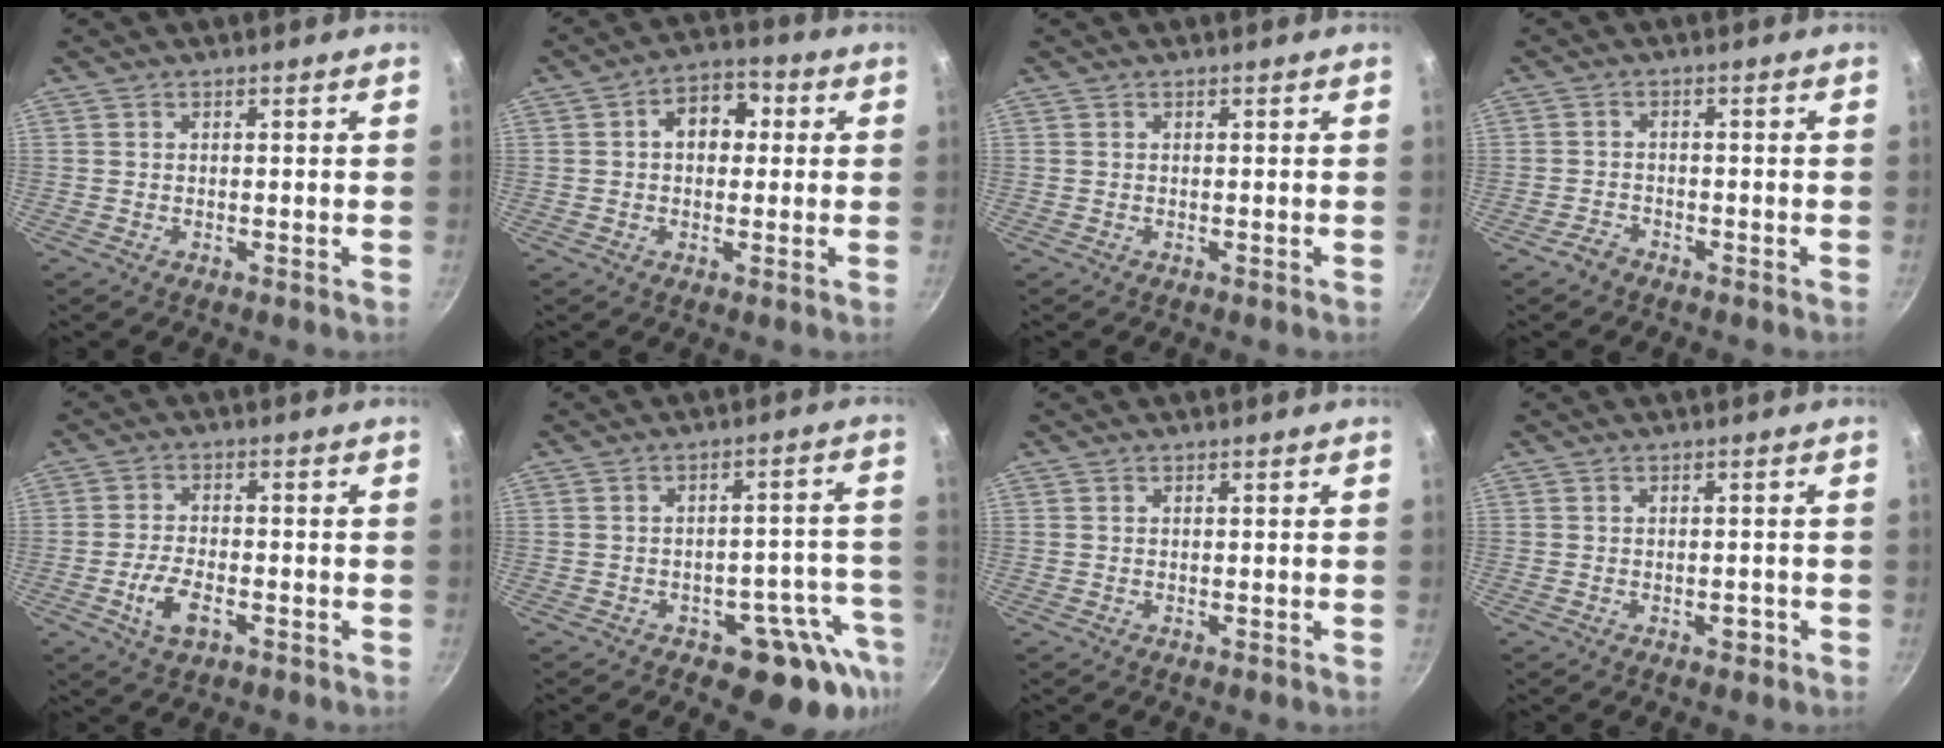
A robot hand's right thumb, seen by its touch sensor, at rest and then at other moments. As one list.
[{"total": 8.2, "force": [1.4, 5.9, 5.6], "torque": [-0.042, 0.019, 0.008]}, {"total": 0.0}, {"total": 2.3, "force": [-1.8, 1.3, 0.6], "torque": [-0.006, 0.023, -0.031]}, {"total": 6.5, "force": [-2.6, 3.2, 5.0], "torque": [-0.094, 0.015, -0.048]}, {"total": 11.3, "force": [-5.9, 6.4, 7.3], "torque": [-0.024, 0.051, -0.067]}, {"total": 0.0}, {"total": 1.6, "force": [-0.8, 1.0, 1.0], "torque": [-0.006, 0.011, -0.008]}]